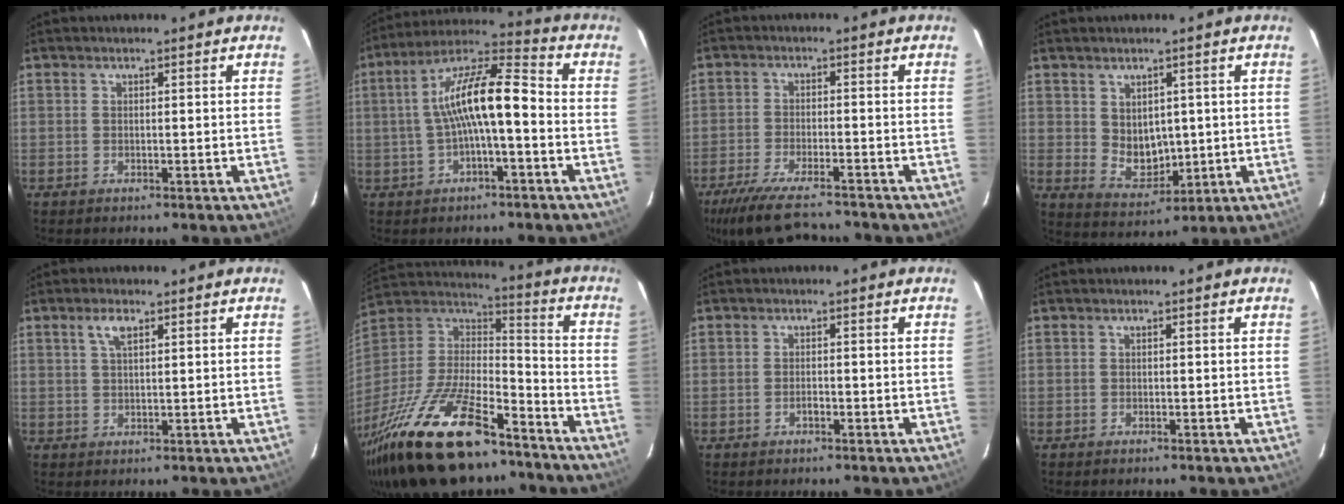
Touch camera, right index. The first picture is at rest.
{"total": 12.1, "force": [-1.4, 2.8, 11.7], "torque": [-0.214, 0.029, -0.026]}
{"total": 13.5, "force": [-11.6, 2.8, 6.3], "torque": [-0.145, -0.026, -0.195]}
{"total": 6.3, "force": [1.3, 5.1, 3.5], "torque": [-0.060, -0.006, 0.044]}
{"total": 2.9, "force": [1.5, 1.0, 2.3], "torque": [-0.044, 0.006, 0.028]}
{"total": 31.9, "force": [-21.6, 12.3, 20.0], "torque": [-0.407, -0.028, -0.350]}
{"total": 1.1, "force": [-0.6, 0.5, 0.7], "torque": [-0.014, 0.003, -0.011]}
{"total": 0.0}